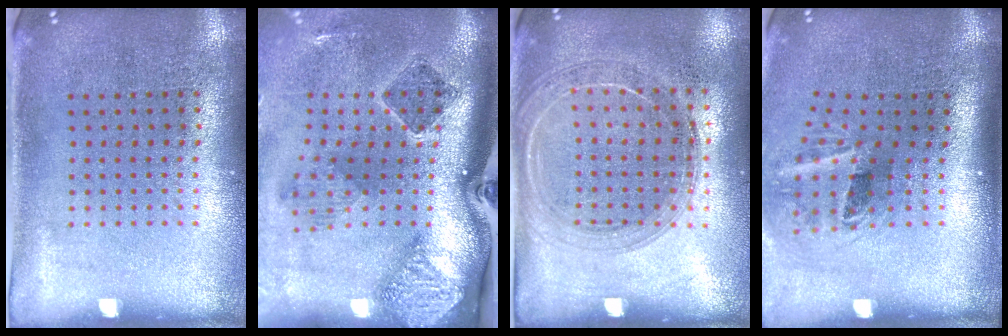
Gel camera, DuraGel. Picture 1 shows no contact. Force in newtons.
{"total": 2.8, "press": 1.9, "slide": 2.1}
{"total": 1.5, "press": 1.5, "slide": 0.2}
{"total": 2.1, "press": 1.3, "slide": 1.7}